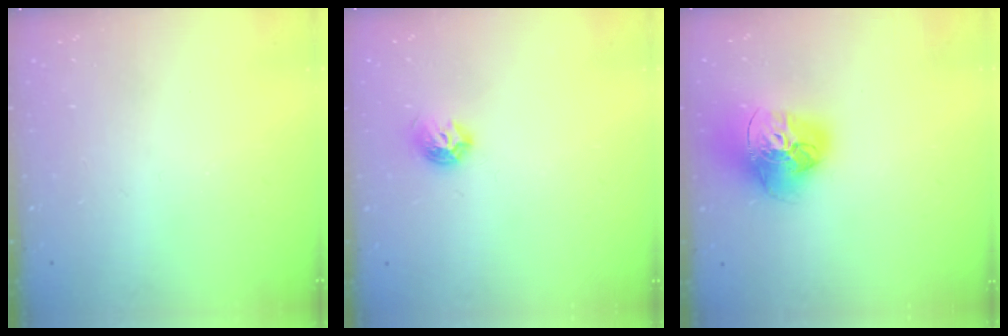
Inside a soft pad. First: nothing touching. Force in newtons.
{"total": 7.0, "press": 6.9, "slide": 0.7}
{"total": 18.0, "press": 17.9, "slide": 1.9}